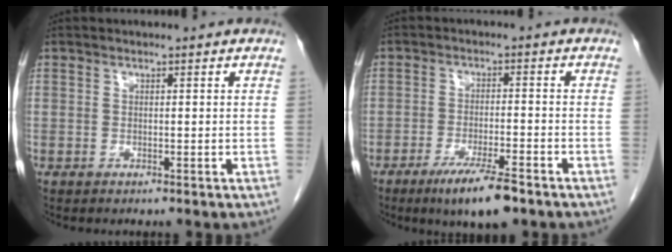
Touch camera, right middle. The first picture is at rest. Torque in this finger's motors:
{"motor_torque": [1.55, -0.58, 0.38, 0.17]}